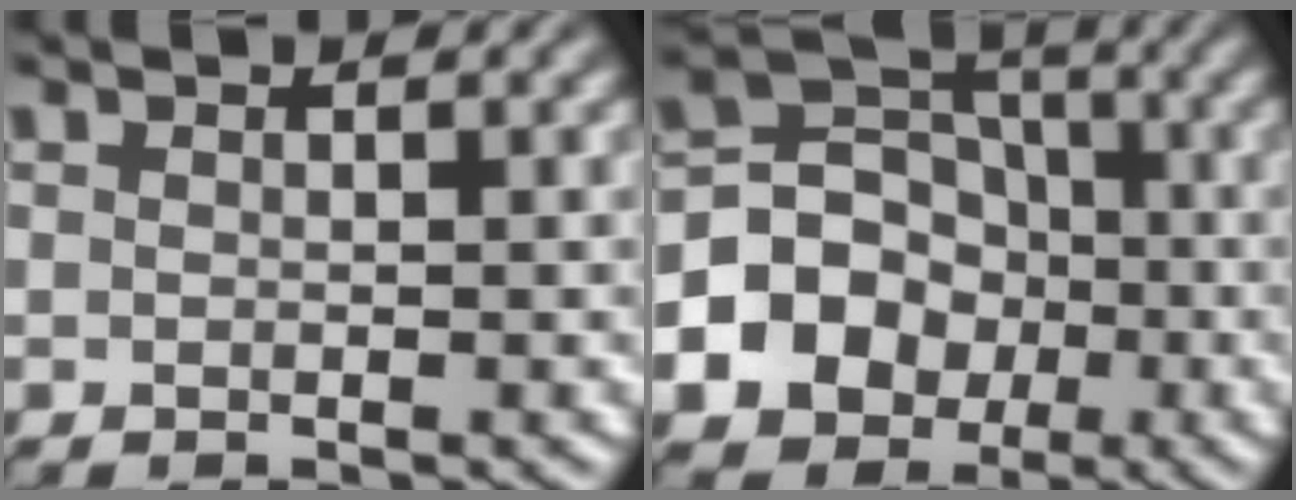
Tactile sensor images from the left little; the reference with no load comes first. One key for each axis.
{"total": 9.2, "fx": -2.6, "fy": 8.0, "fz": 3.7, "tx": -0.057, "ty": 0.004, "tz": -0.073}